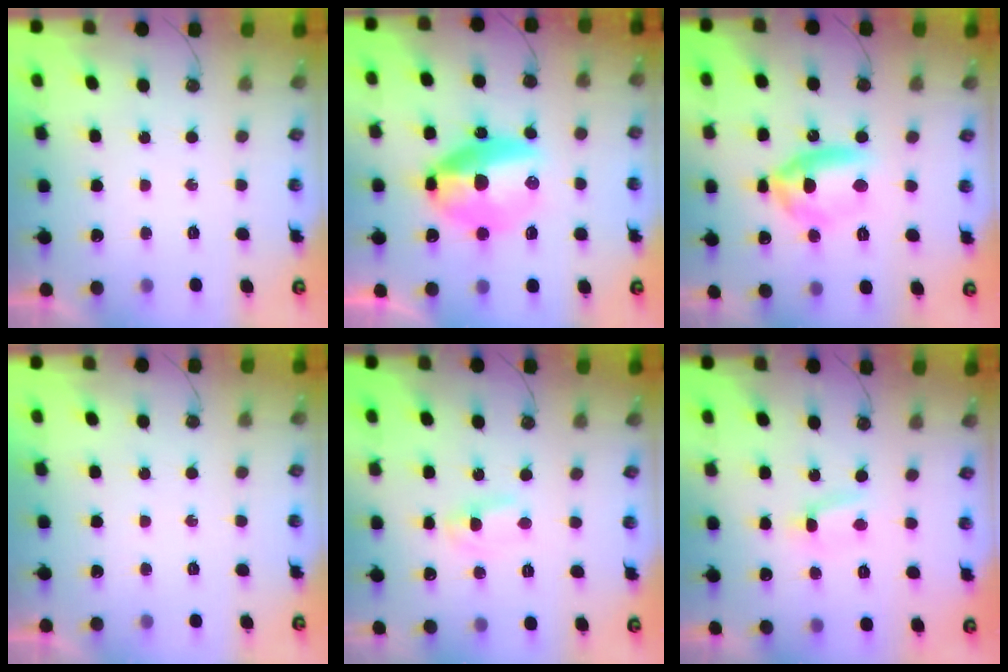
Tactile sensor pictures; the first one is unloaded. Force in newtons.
{"total": 15.0, "press": 14.8, "slide": 2.9}
{"total": 11.2, "press": 11.1, "slide": 1.4}
{"total": 0.0}
{"total": 2.9, "press": 2.9, "slide": 0.4}
{"total": 1.5, "press": 1.5, "slide": 0.3}